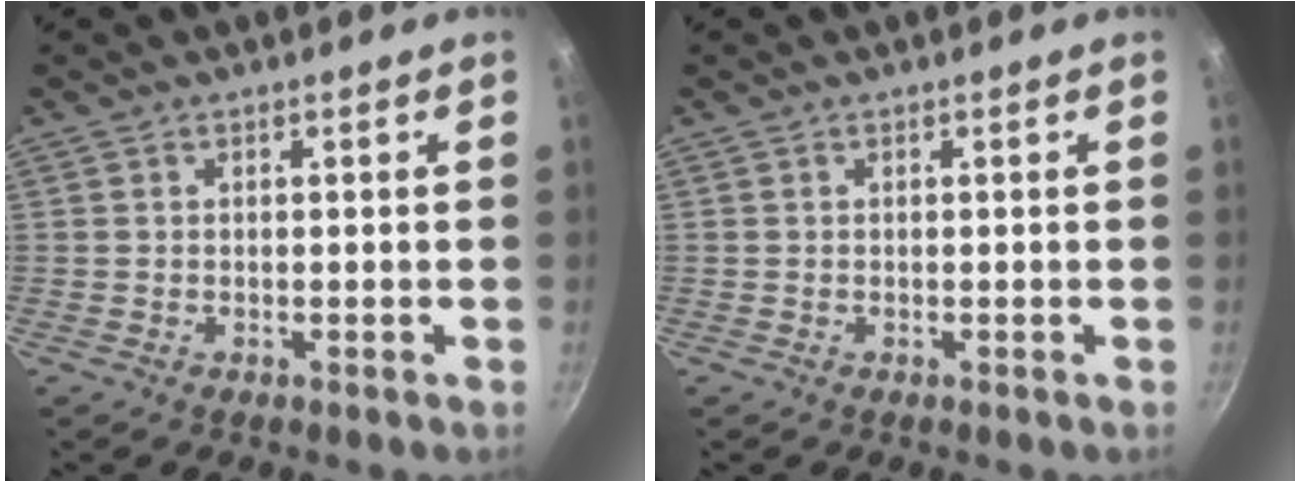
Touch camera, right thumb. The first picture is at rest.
{"total": 0.0}